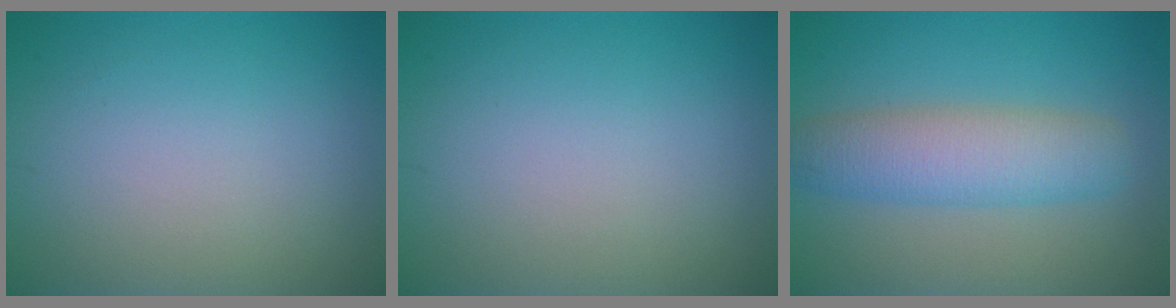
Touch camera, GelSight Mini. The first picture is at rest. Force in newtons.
{"total": 0.0}
{"total": 5.3, "press": 5.3, "slide": 0.2}